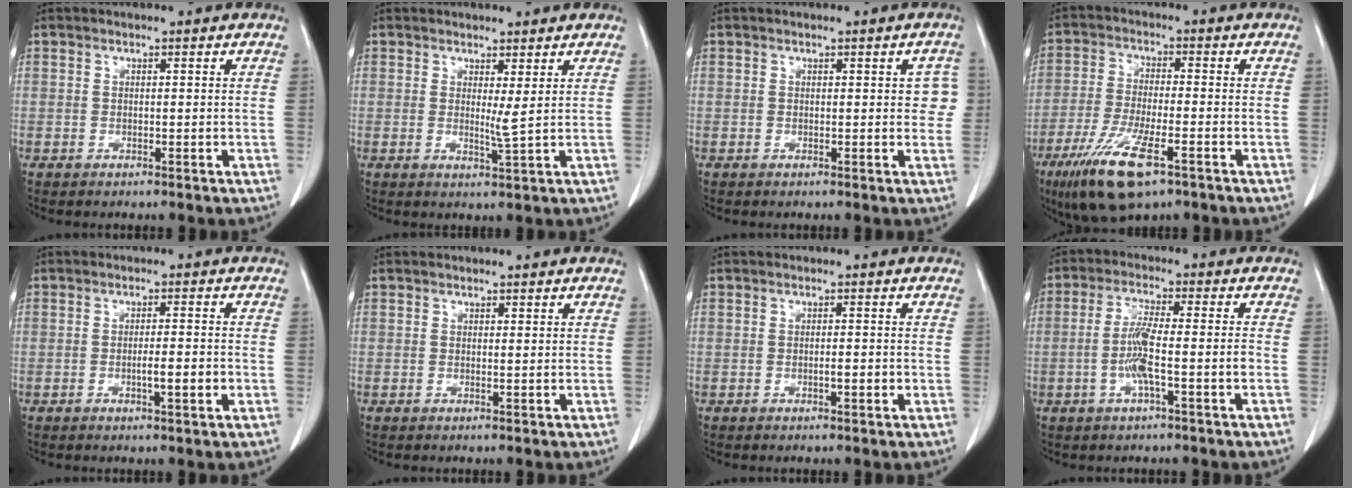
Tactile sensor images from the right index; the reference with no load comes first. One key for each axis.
{"total": 2.0, "fx": 0.7, "fy": -0.3, "fz": 1.9, "tx": -0.035, "ty": -0.010, "tz": 0.015}
{"total": 3.0, "fx": 0.5, "fy": 1.6, "fz": 2.5, "tx": -0.012, "ty": 0.009, "tz": 0.002}
{"total": 11.6, "fx": -6.6, "fy": 2.5, "fz": 9.1, "tx": -0.182, "ty": -0.027, "tz": -0.114}
{"total": 3.5, "fx": -1.0, "fy": 0.2, "fz": 3.3, "tx": -0.057, "ty": -0.001, "tz": -0.012}
{"total": 0.7, "fx": 0.2, "fy": -0.1, "fz": 0.7, "tx": -0.015, "ty": -0.003, "tz": 0.004}
{"total": 1.4, "fx": -0.4, "fy": 0.2, "fz": 1.3, "tx": -0.027, "ty": 0.001, "tz": -0.004}
{"total": 6.2, "fx": -1.8, "fy": 0.1, "fz": 6.0, "tx": -0.124, "ty": 0.008, "tz": -0.032}